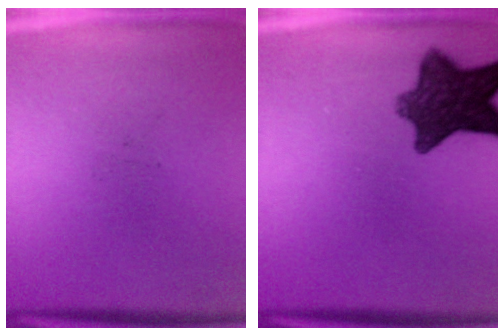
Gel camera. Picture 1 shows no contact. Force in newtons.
{"total": 10.1}